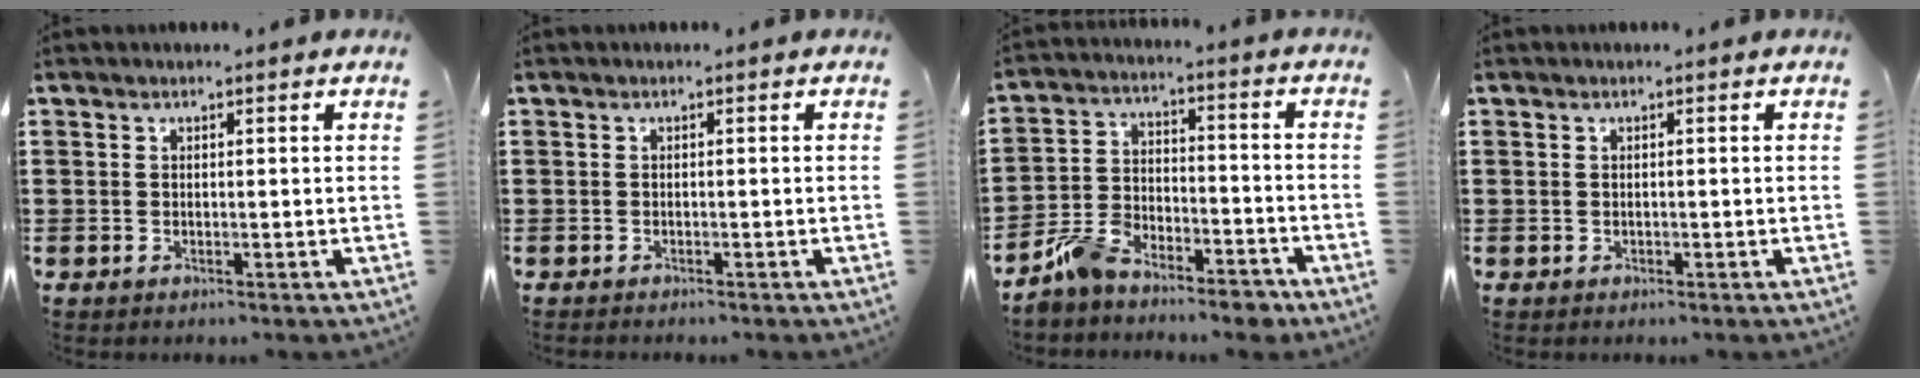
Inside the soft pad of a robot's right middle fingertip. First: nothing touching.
{"total": 0.5, "force": [-0.5, 0.0, 0.0], "torque": [-0.001, 0.000, -0.011]}
{"total": 7.8, "force": [-6.9, 2.3, 2.7], "torque": [-0.063, 0.015, -0.137]}
{"total": 0.0}